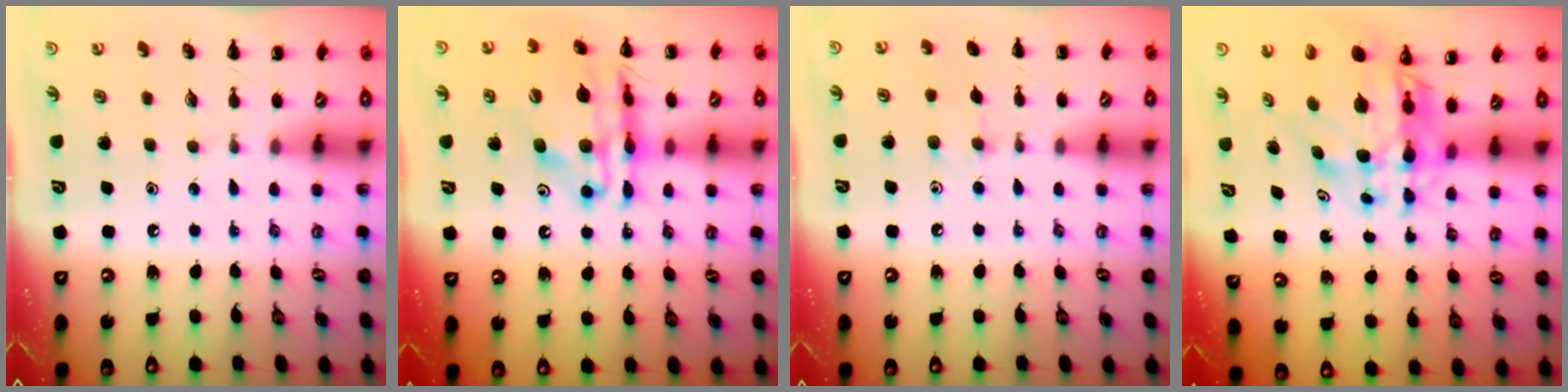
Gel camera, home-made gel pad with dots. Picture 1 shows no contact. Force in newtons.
{"total": 19.3, "press": 18.8, "slide": 4.2}
{"total": 4.9, "press": 4.5, "slide": 1.9}
{"total": 10.4, "press": 9.8, "slide": 3.5}